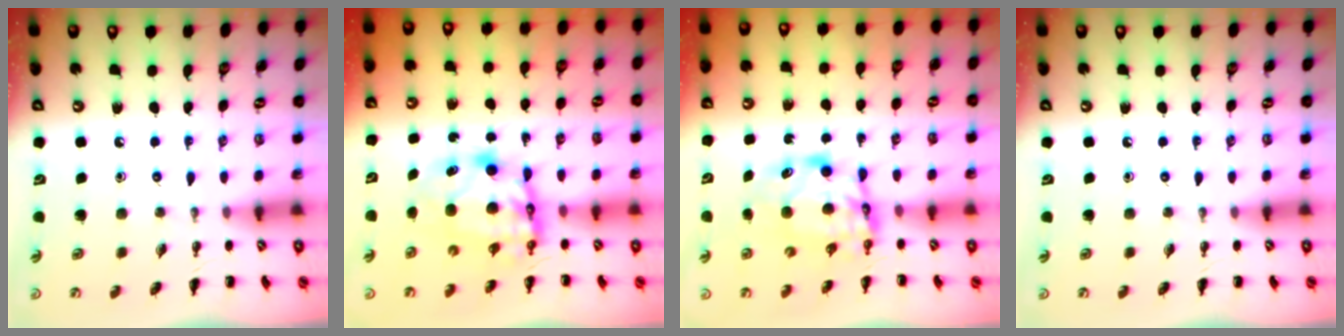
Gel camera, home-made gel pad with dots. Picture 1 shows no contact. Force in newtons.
{"total": 7.5, "press": 7.4, "slide": 1.4}
{"total": 6.4, "press": 6.3, "slide": 0.7}
{"total": 0.0}